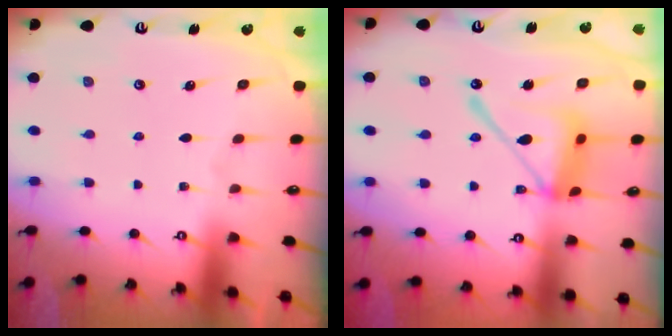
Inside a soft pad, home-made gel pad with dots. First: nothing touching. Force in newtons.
{"total": 14.7, "press": 14.7, "slide": 1.2}